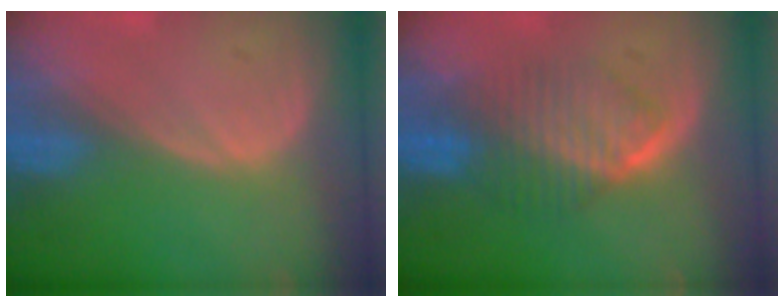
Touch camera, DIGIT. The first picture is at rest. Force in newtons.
{"total": 6.4, "press": 6.3, "slide": 1.0}